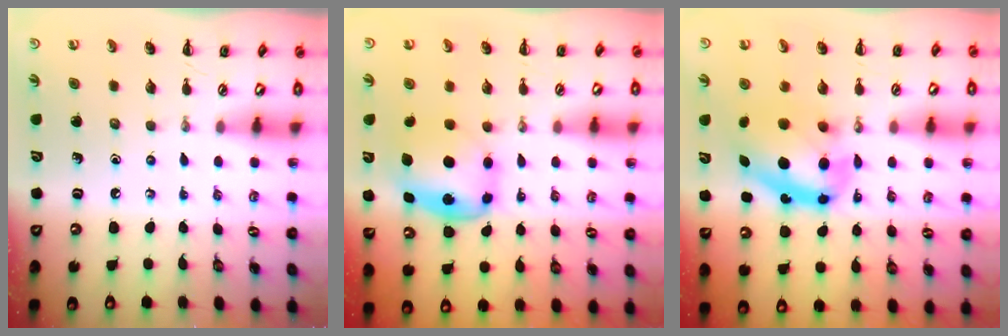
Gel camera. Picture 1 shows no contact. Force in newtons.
{"total": 6.0, "press": 5.9, "slide": 0.8}
{"total": 10.9, "press": 10.6, "slide": 2.5}